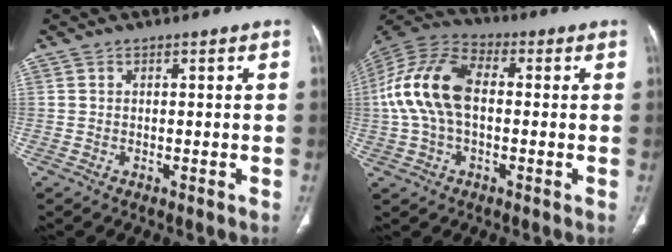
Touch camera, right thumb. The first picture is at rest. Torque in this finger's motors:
{"motor_torque": [0.95, 0.98, 0.37, -0.42, 0.25]}